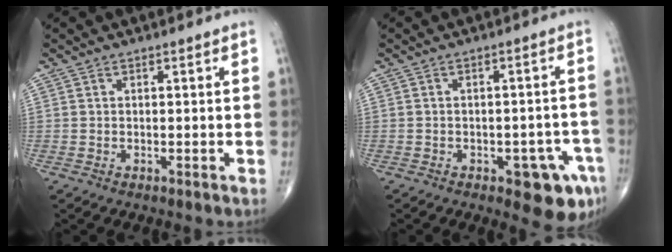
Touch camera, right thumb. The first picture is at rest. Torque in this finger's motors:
{"motor_torque": [1.30, 0.69, 0.00, -0.16, 0.18]}